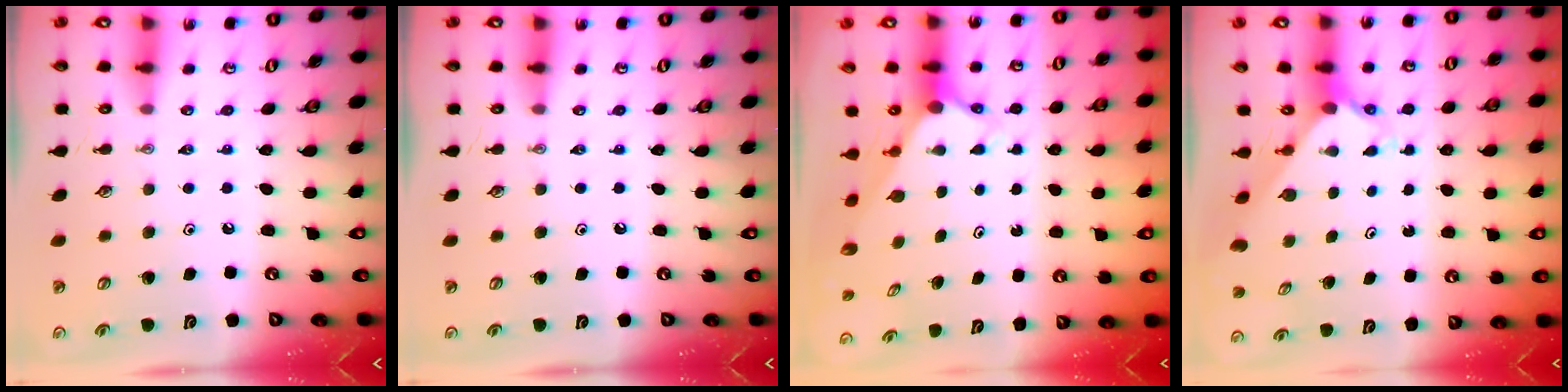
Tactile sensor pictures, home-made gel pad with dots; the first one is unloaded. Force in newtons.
{"total": 0.0}
{"total": 2.5, "press": 2.5, "slide": 0.2}
{"total": 2.1, "press": 2.1, "slide": 0.1}